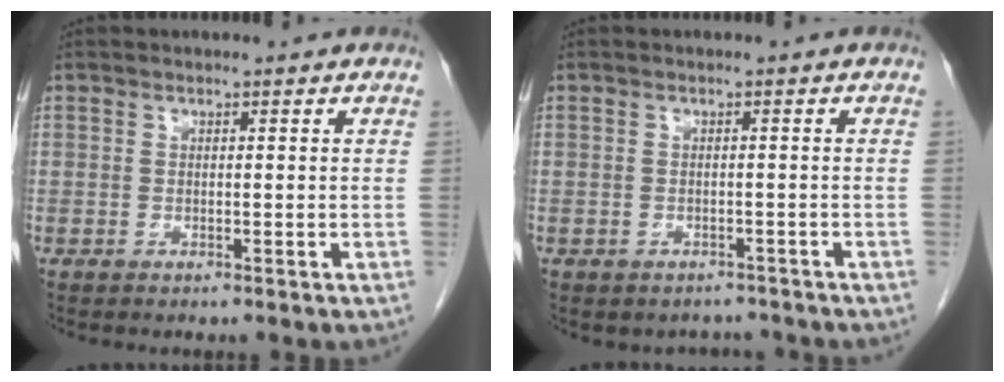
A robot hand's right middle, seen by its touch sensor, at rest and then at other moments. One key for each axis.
{"total": 3.2, "fx": -2.7, "fy": 1.7, "fz": -0.1, "tx": 0.005, "ty": 0.009, "tz": -0.035}